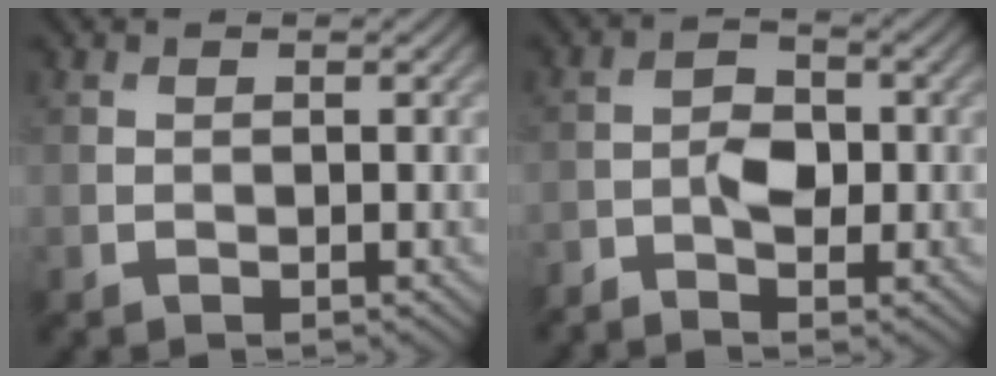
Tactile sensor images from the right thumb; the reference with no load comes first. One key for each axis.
{"total": 3.5, "fx": -1.8, "fy": 1.7, "fz": 2.5, "tx": -0.048, "ty": 0.008, "tz": -0.039}